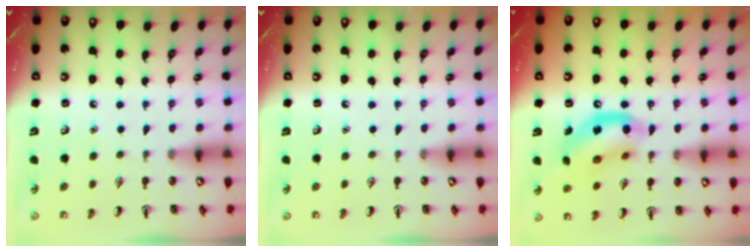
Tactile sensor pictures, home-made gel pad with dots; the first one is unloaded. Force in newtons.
{"total": 0.0}
{"total": 13.5, "press": 13.2, "slide": 3.0}